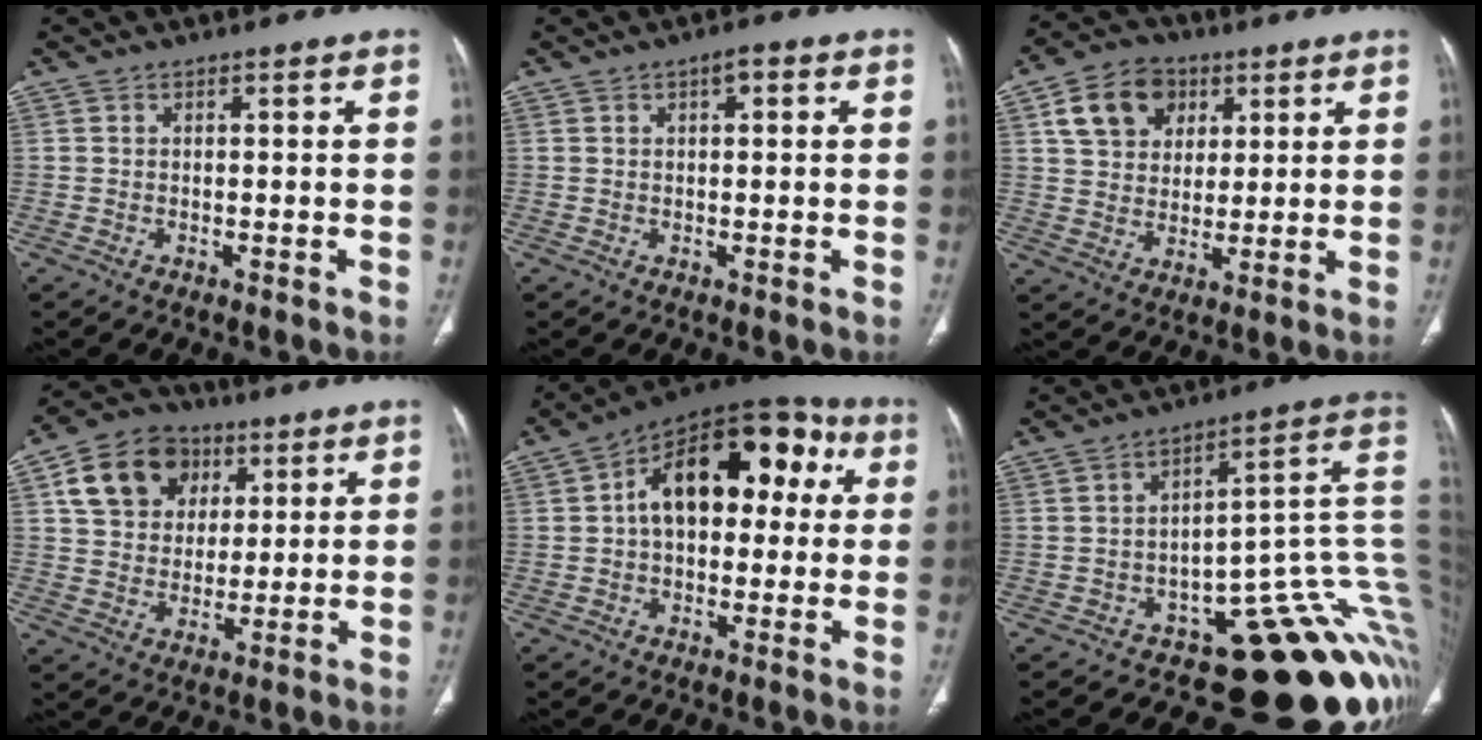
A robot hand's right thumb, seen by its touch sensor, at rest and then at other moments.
{"total": 2.7, "force": [1.1, 1.1, 2.2], "torque": [-0.029, 0.001, 0.013]}
{"total": 11.6, "force": [4.7, 9.0, 5.6], "torque": [-0.069, -0.007, 0.081]}
{"total": 13.8, "force": [5.3, 11.0, 6.5], "torque": [-0.088, -0.002, 0.089]}
{"total": 20.0, "force": [4.0, 11.9, 15.6], "torque": [-0.186, 0.043, 0.046]}
{"total": 21.8, "force": [-5.2, 10.4, 18.4], "torque": [-0.098, 0.087, -0.060]}